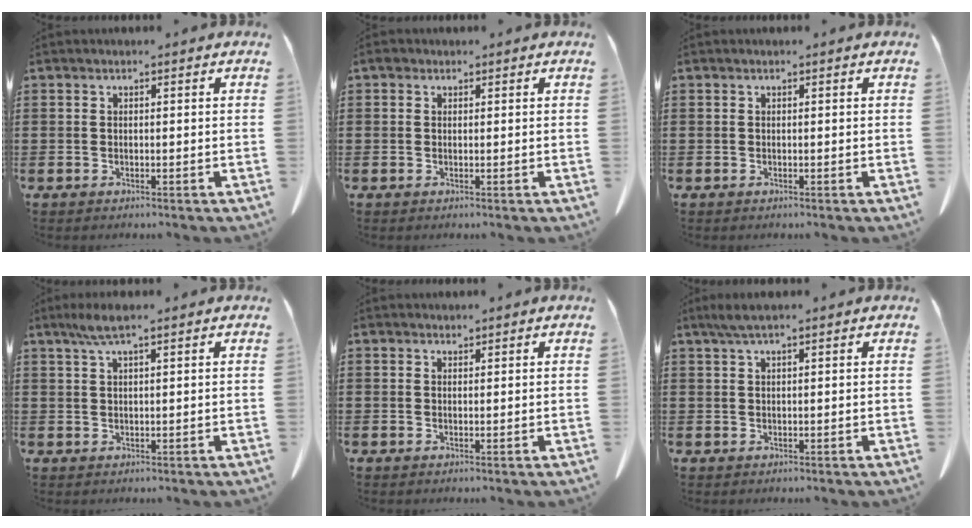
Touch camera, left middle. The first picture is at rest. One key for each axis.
{"total": 0.9, "fx": 0.5, "fy": 0.6, "fz": 0.4, "tx": -0.012, "ty": 0.002, "tz": 0.010}
{"total": 0.0}
{"total": 3.4, "fx": 2.0, "fy": 0.4, "fz": 2.7, "tx": -0.057, "ty": 0.000, "tz": 0.036}
{"total": 0.7, "fx": 0.7, "fy": 0.2, "fz": 0.0, "tx": -0.001, "ty": 0.000, "tz": 0.014}
{"total": 2.2, "fx": 1.4, "fy": 0.2, "fz": 1.7, "tx": -0.036, "ty": -0.001, "tz": 0.026}